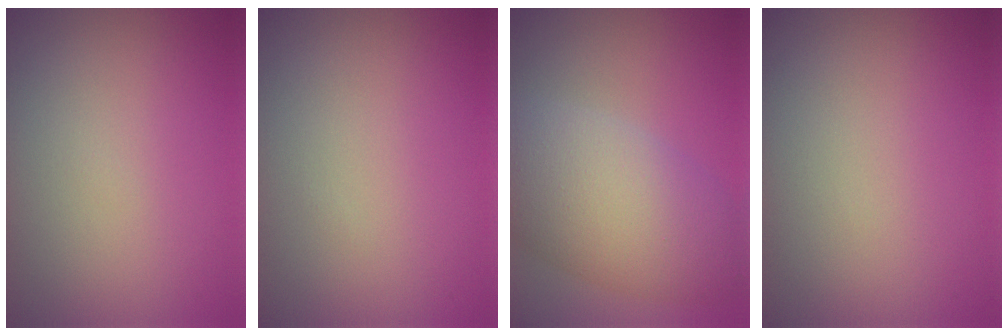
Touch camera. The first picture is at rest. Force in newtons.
{"total": 0.0}
{"total": 8.9, "press": 8.9, "slide": 0.3}
{"total": 0.0}